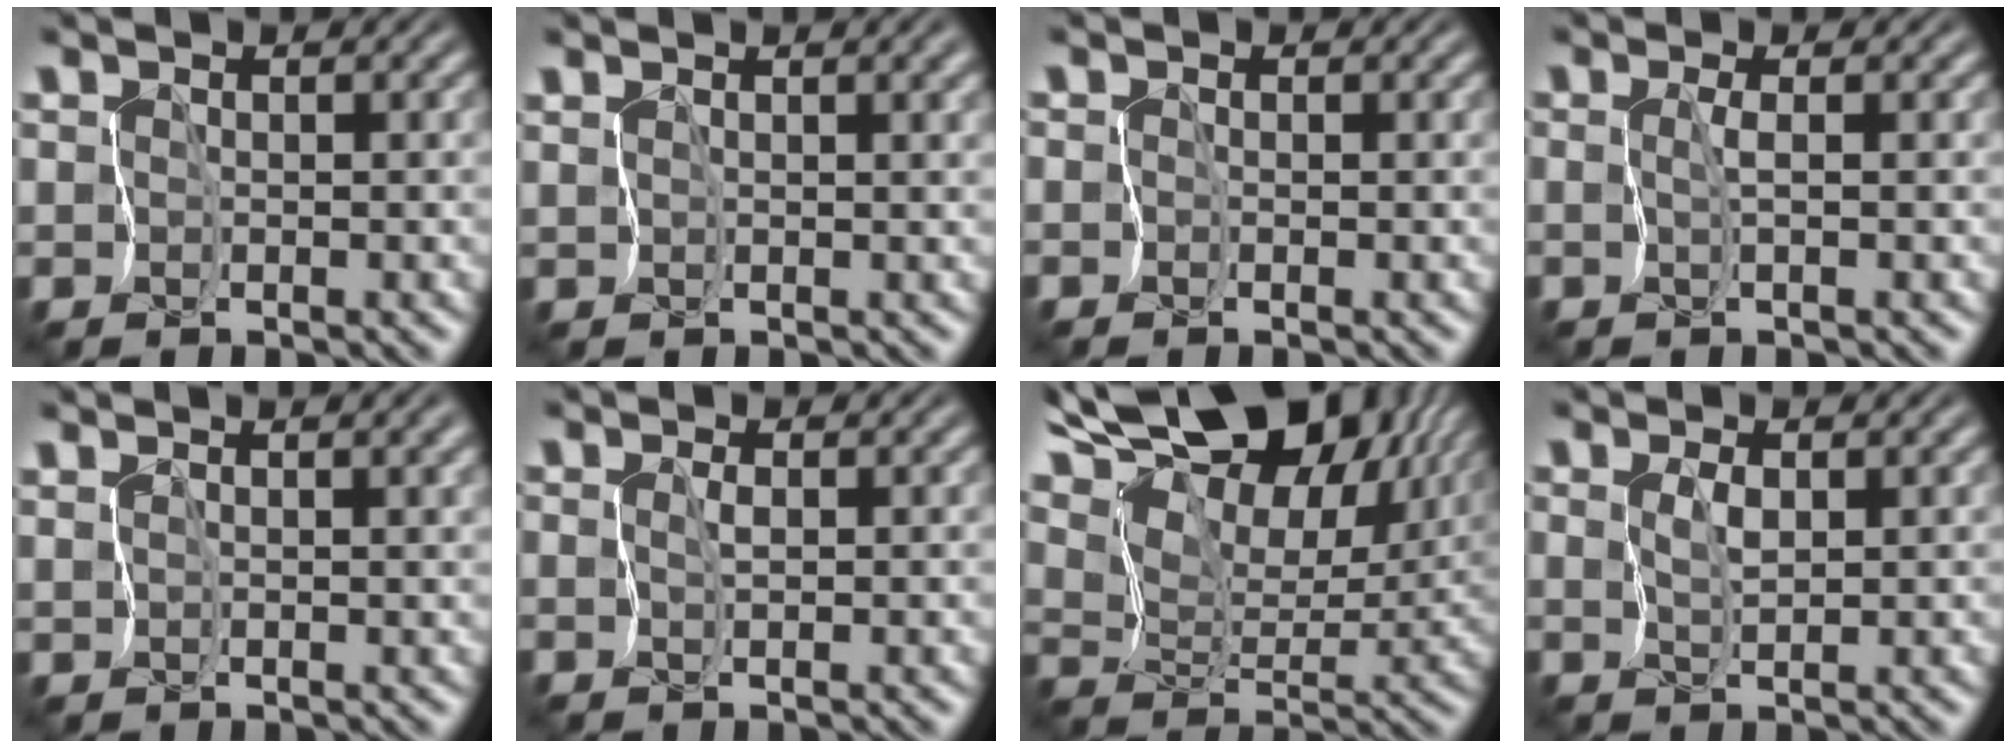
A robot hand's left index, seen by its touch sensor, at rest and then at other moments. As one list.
[{"total": 3.3, "force": [1.9, 0.9, 2.4], "torque": [-0.036, 0.010, 0.033]}, {"total": 0.0}, {"total": 0.9, "force": [-0.1, -0.6, 0.6], "torque": [-0.018, 0.000, 0.000]}, {"total": 4.2, "force": [2.5, 1.4, 3.0], "torque": [-0.049, 0.013, 0.038]}, {"total": 0.5, "force": [0.0, -0.1, 0.5], "torque": [-0.010, 0.000, -0.001]}, {"total": 15.9, "force": [10.2, 7.9, 9.4], "torque": [-0.212, 0.061, 0.155]}, {"total": 0.9, "force": [0.4, 0.0, 0.8], "torque": [-0.019, 0.001, 0.010]}]